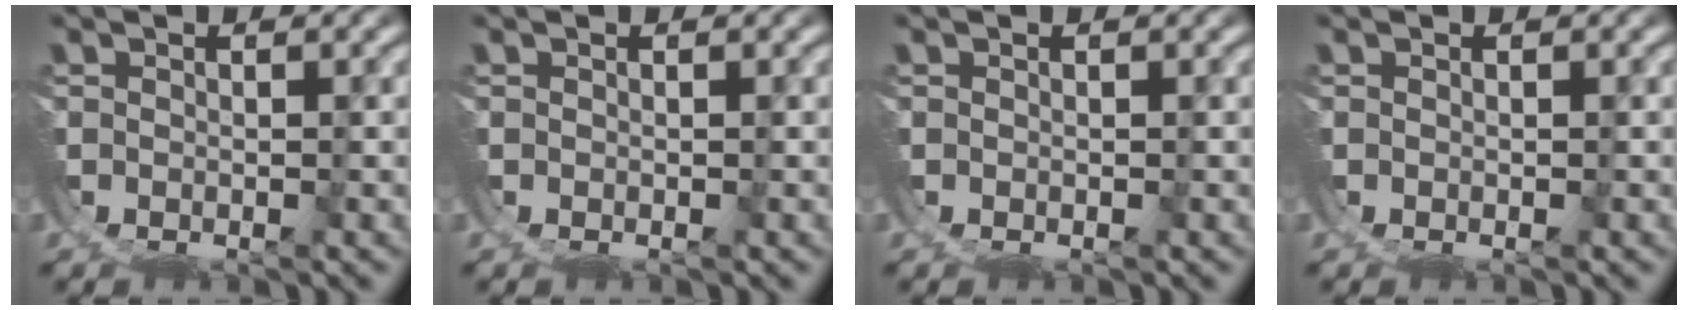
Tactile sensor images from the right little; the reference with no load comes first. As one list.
[{"total": 0.0}, {"total": 0.0}, {"total": 0.0}]